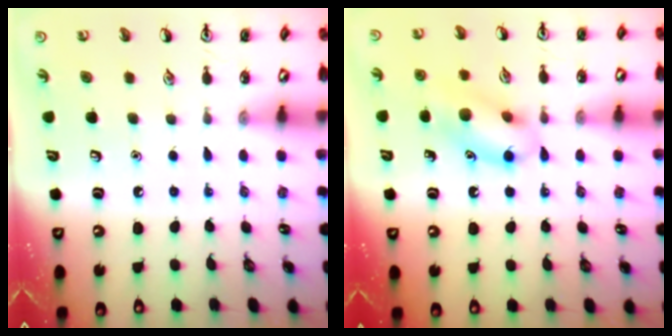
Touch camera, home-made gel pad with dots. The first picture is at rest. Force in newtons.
{"total": 12.1, "press": 12.1, "slide": 0.8}